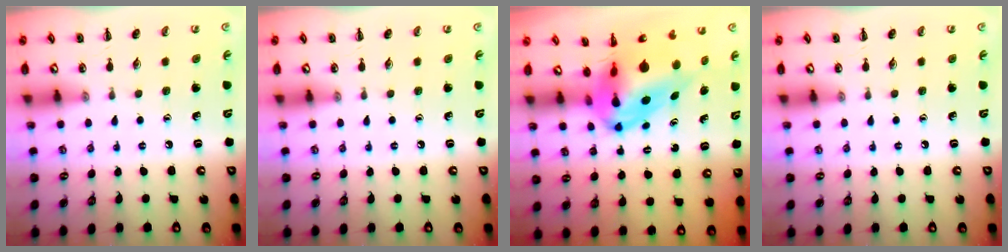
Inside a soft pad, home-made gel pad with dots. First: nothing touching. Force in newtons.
{"total": 0.0}
{"total": 10.8, "press": 10.3, "slide": 3.2}
{"total": 0.0}